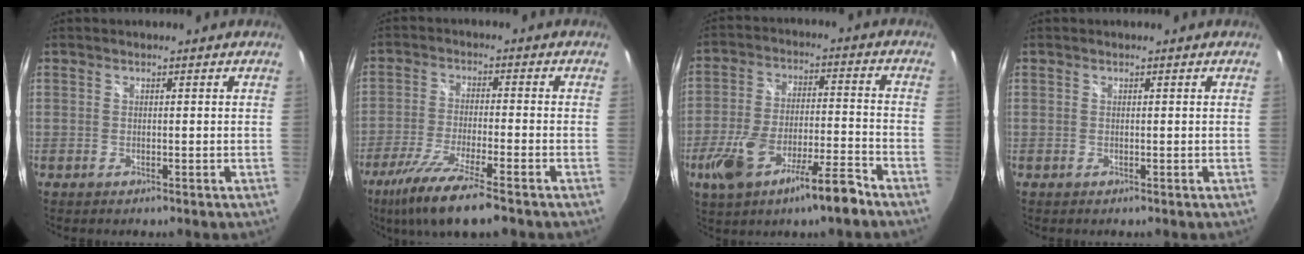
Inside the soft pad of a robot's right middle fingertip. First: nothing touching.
{"total": 12.7, "force": [-9.0, 1.3, 8.9], "torque": [-0.191, -0.040, -0.162]}
{"total": 13.7, "force": [-8.5, 3.0, 10.4], "torque": [-0.214, -0.014, -0.147]}
{"total": 0.0}